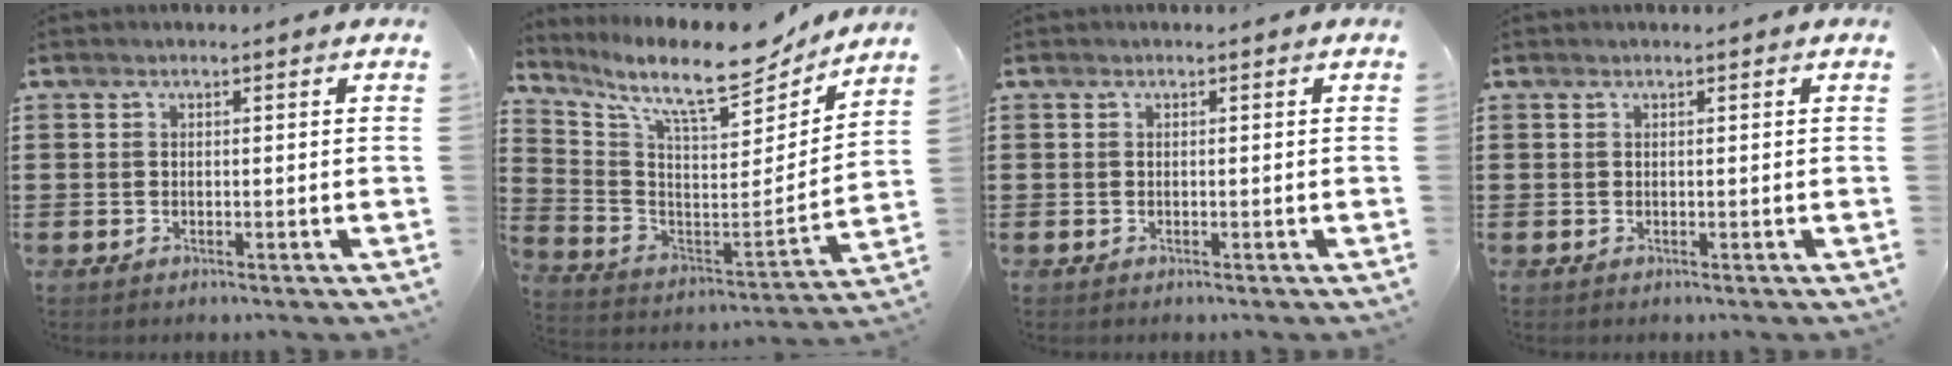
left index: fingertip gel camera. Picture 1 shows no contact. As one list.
[{"total": 11.5, "force": [9.6, 1.8, 6.2], "torque": [-0.145, -0.070, 0.158]}, {"total": 0.0}, {"total": 0.0}]